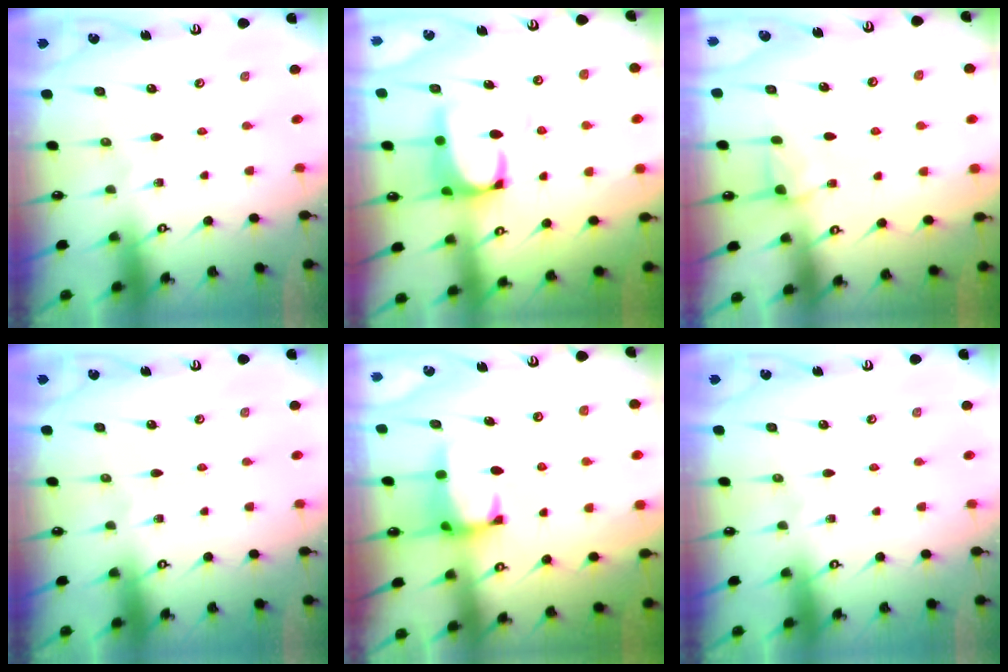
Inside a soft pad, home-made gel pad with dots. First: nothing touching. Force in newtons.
{"total": 1.8, "press": 1.7, "slide": 0.8}
{"total": 1.7, "press": 1.6, "slide": 0.8}
{"total": 0.0}
{"total": 1.1, "press": 0.8, "slide": 0.8}
{"total": 0.0}